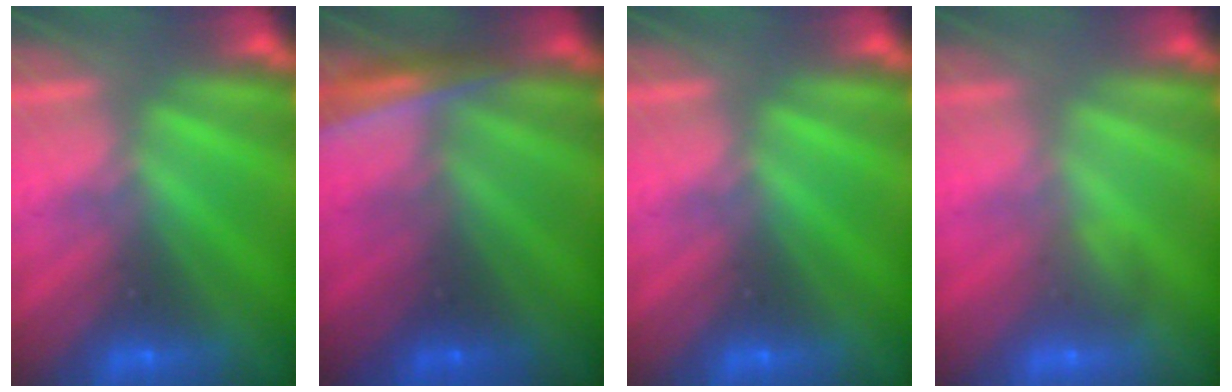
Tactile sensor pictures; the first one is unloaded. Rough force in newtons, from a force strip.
{"total": 2.9}
{"total": 0.0}
{"total": 2.8}